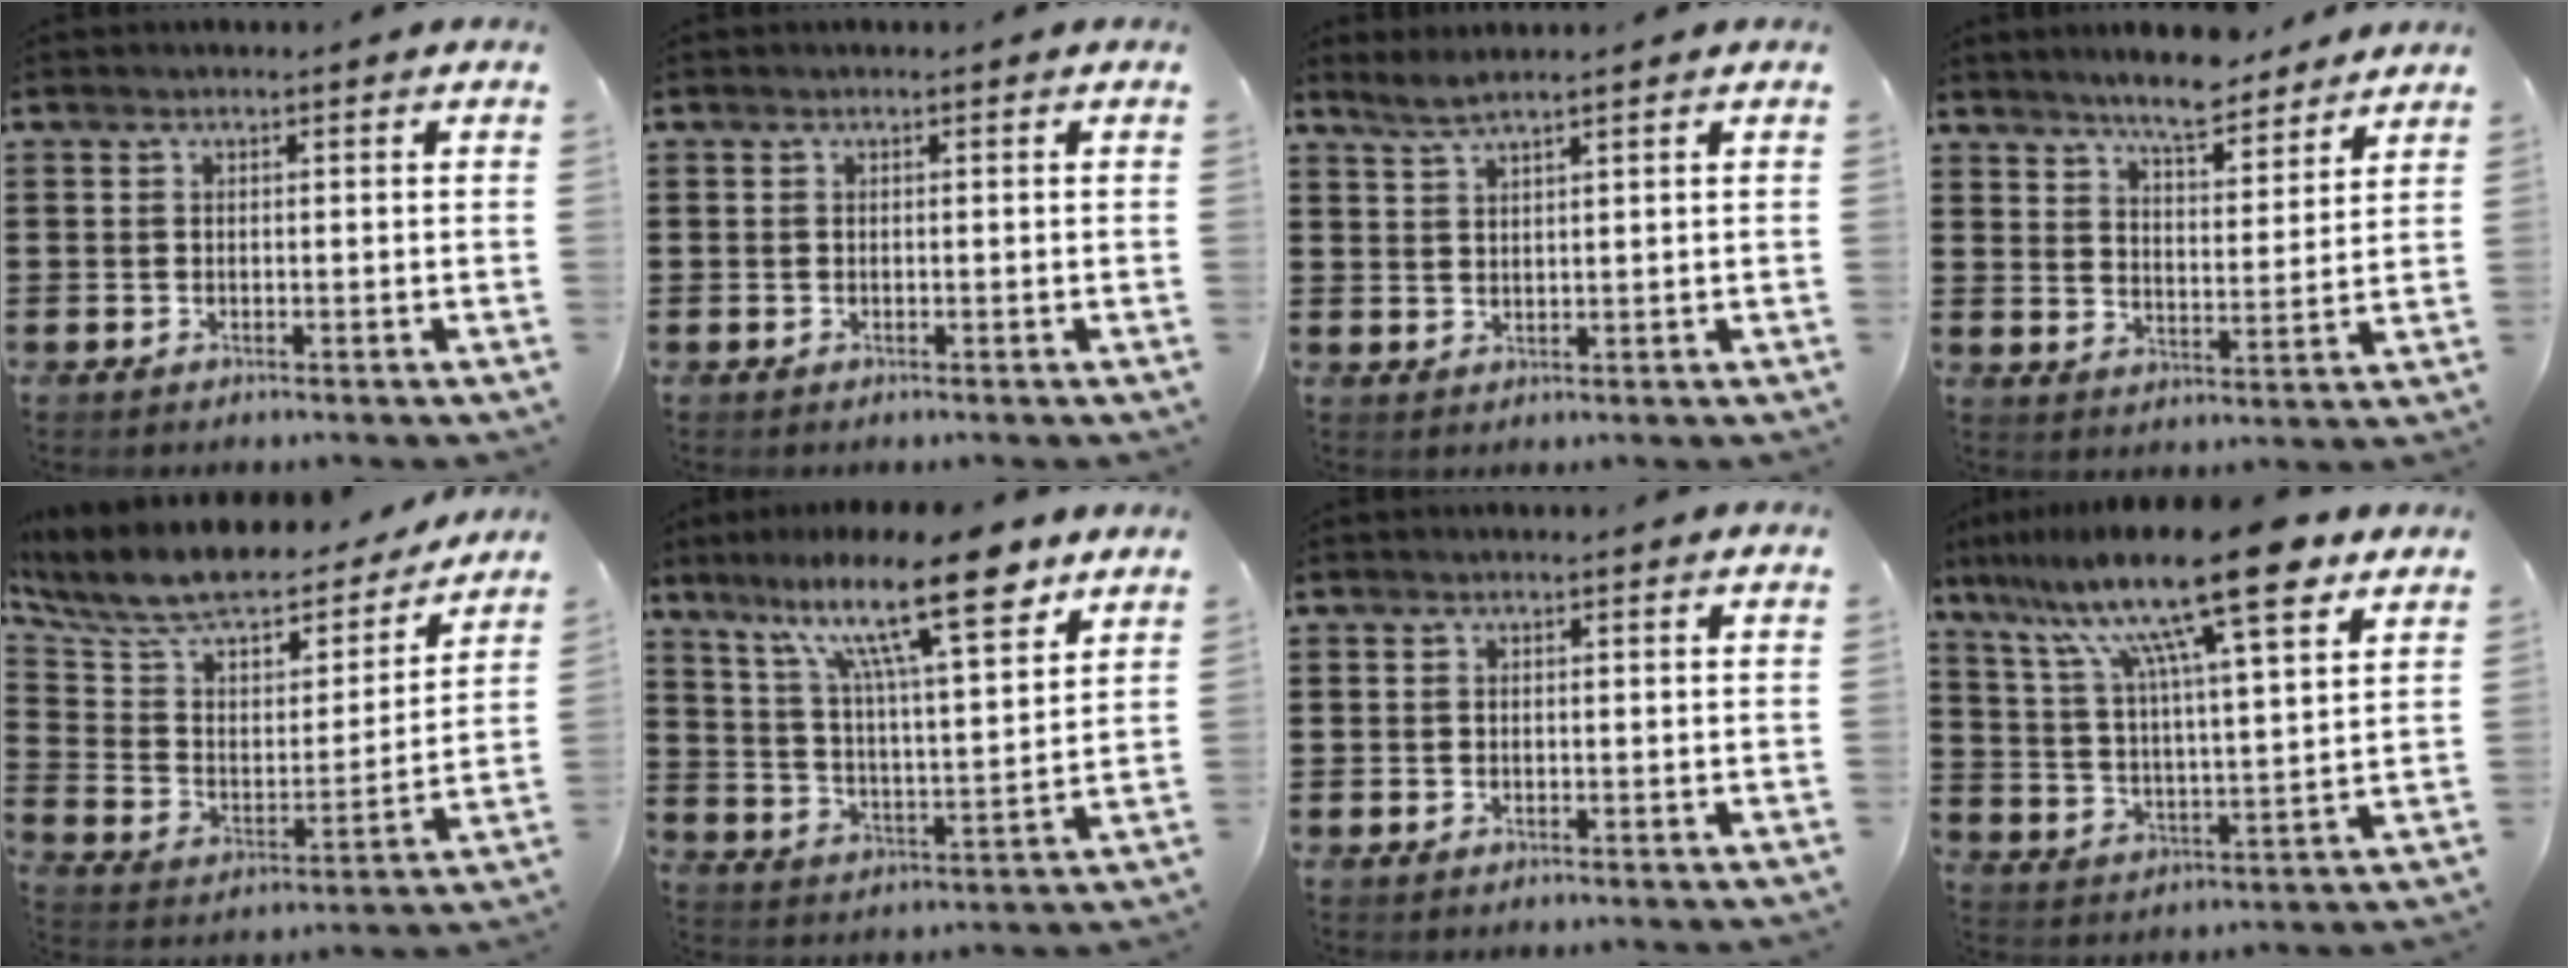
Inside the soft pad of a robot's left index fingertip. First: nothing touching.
{"total": 0.0}
{"total": 2.4, "force": [2.0, -0.2, 1.2], "torque": [-0.027, 0.002, 0.038]}
{"total": 6.5, "force": [6.1, 0.6, 2.3], "torque": [-0.058, -0.029, 0.107]}
{"total": 9.6, "force": [8.1, 2.9, 4.3], "torque": [-0.122, -0.056, 0.139]}
{"total": 15.9, "force": [10.6, 3.4, 11.3], "torque": [-0.208, -0.038, 0.174]}
{"total": 0.0}
{"total": 17.5, "force": [12.3, 2.5, 12.1], "torque": [-0.239, -0.052, 0.203]}